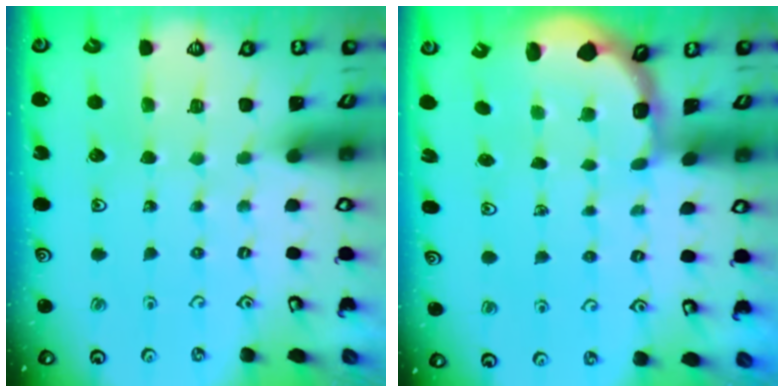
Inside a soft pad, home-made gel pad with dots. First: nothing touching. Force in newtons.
{"total": 2.0, "press": 1.6, "slide": 1.2}